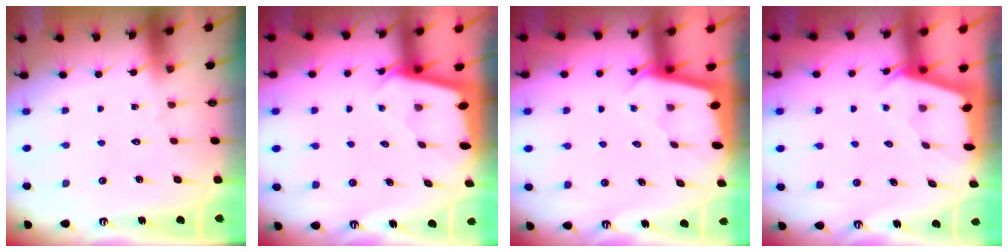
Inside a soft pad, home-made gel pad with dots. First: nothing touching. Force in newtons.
{"total": 2.0, "press": 2.0, "slide": 0.3}
{"total": 1.8, "press": 1.8, "slide": 0.1}
{"total": 2.2, "press": 2.1, "slide": 0.3}